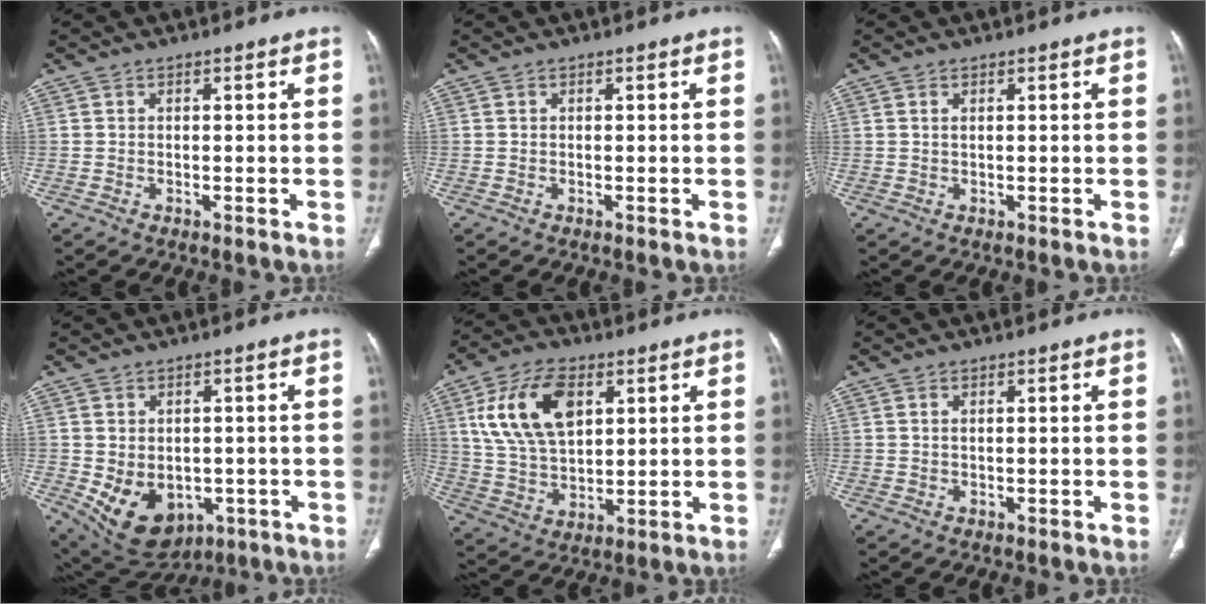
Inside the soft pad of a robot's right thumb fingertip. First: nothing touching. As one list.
[{"total": 0.0}, {"total": 0.8, "force": [0.3, 0.3, 0.6], "torque": [-0.017, 0.004, 0.007]}, {"total": 12.2, "force": [-3.3, 9.0, 7.5], "torque": [-0.109, -0.003, -0.023]}, {"total": 15.4, "force": [5.5, 8.9, 11.3], "torque": [-0.198, -0.011, 0.111]}, {"total": 0.6, "force": [0.3, 0.2, 0.5], "torque": [-0.015, 0.003, 0.006]}]